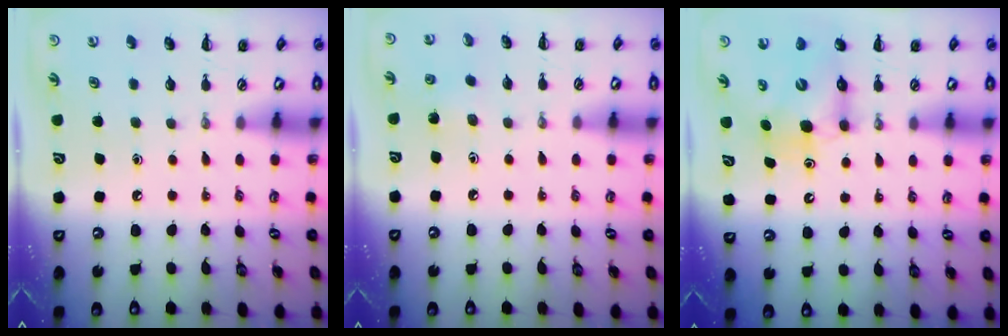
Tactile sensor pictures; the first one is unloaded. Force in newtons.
{"total": 2.7, "press": 2.5, "slide": 0.8}
{"total": 7.6, "press": 7.5, "slide": 1.4}